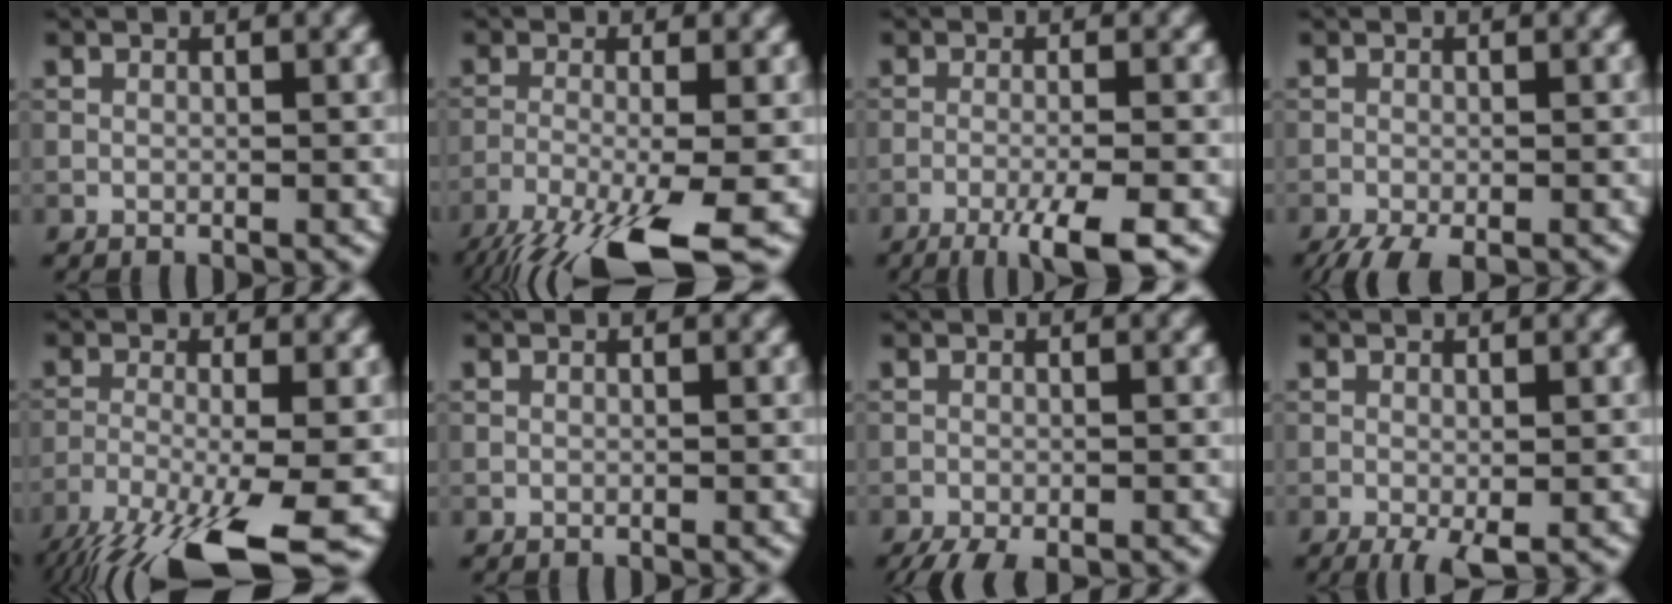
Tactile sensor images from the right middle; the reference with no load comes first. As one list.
[{"total": 10.8, "force": [-6.7, 2.2, 8.2], "torque": [-0.146, -0.018, -0.121]}, {"total": 5.3, "force": [-3.0, 0.9, 4.3], "torque": [-0.063, 0.001, -0.057]}, {"total": 3.9, "force": [-2.9, 1.0, 2.4], "torque": [-0.040, -0.009, -0.053]}, {"total": 11.5, "force": [-7.1, 2.3, 8.7], "torque": [-0.157, -0.019, -0.126]}, {"total": 0.0}, {"total": 4.3, "force": [-3.4, 1.1, 2.4], "torque": [-0.037, -0.009, -0.054]}, {"total": 2.2, "force": [-0.9, 0.5, 1.9], "torque": [-0.035, -0.008, -0.015]}]